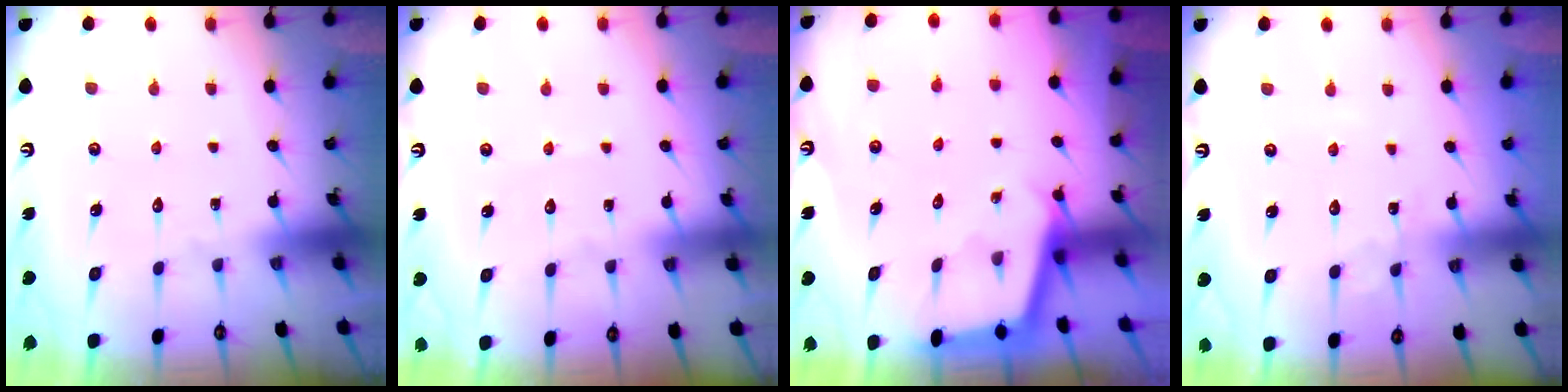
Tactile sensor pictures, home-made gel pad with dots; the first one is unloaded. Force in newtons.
{"total": 2.9, "press": 2.9, "slide": 0.4}
{"total": 2.4, "press": 2.4, "slide": 0.2}
{"total": 2.2, "press": 2.2, "slide": 0.3}